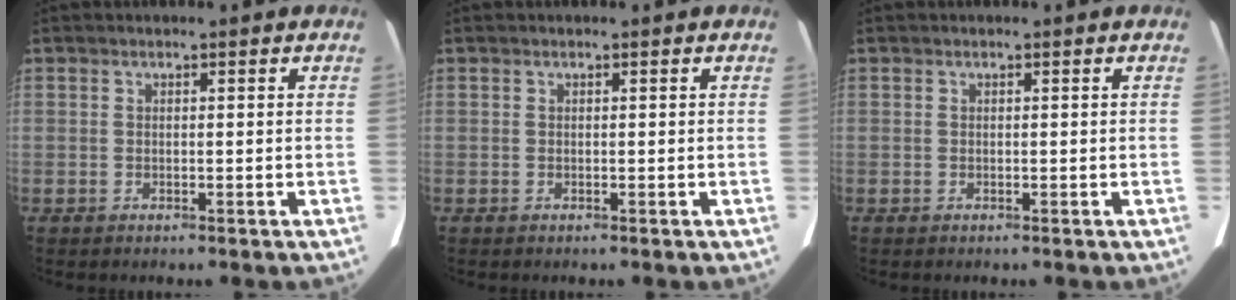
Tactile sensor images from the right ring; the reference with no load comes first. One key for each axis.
{"total": 0.0}
{"total": 0.0}